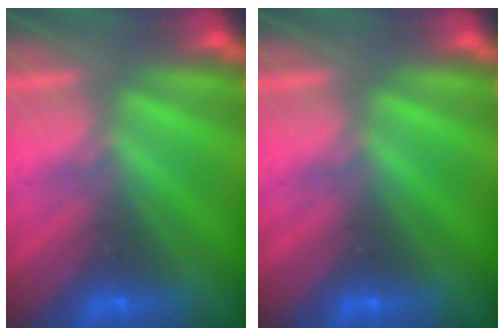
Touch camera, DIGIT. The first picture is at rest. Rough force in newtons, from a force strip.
{"total": 0.0}